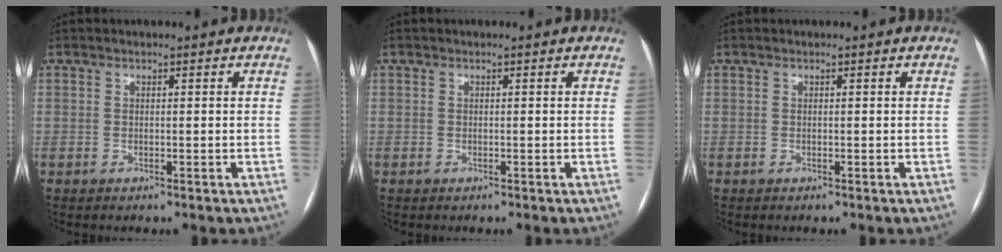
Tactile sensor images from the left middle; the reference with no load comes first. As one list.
[{"total": 0.0}, {"total": 0.0}]